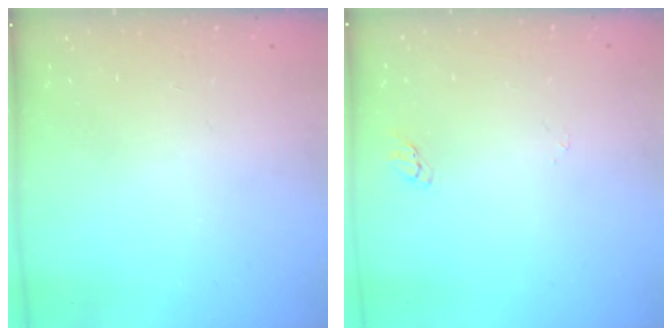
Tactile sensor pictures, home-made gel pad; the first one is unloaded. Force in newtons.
{"total": 2.2, "press": 2.2, "slide": 0.2}